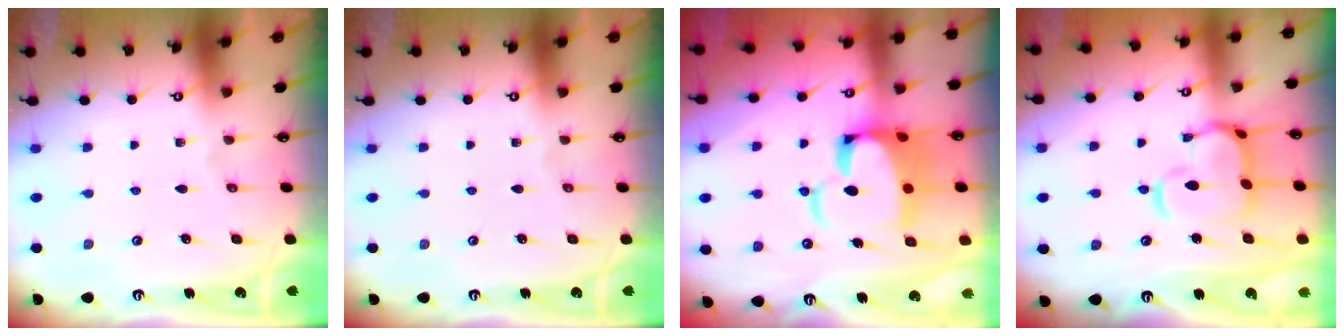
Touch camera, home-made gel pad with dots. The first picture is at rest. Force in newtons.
{"total": 0.0}
{"total": 10.5, "press": 10.4, "slide": 1.6}
{"total": 6.9, "press": 6.9, "slide": 0.7}